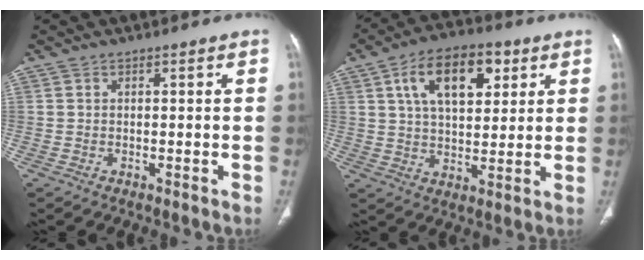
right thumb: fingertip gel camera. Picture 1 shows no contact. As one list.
[{"total": 14.7, "force": [5.8, 8.0, 10.9], "torque": [-0.152, -0.006, 0.097]}]